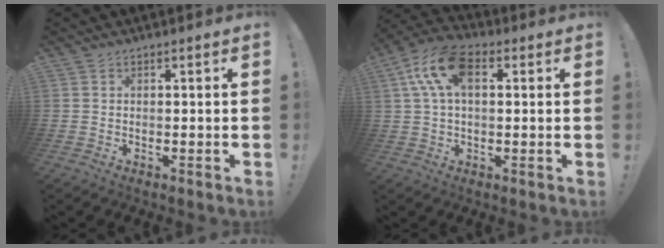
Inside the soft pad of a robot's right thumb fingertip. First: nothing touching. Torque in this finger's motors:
{"motor_torque": [0.32, 0.32, 0.14, 0.14, 0.11]}